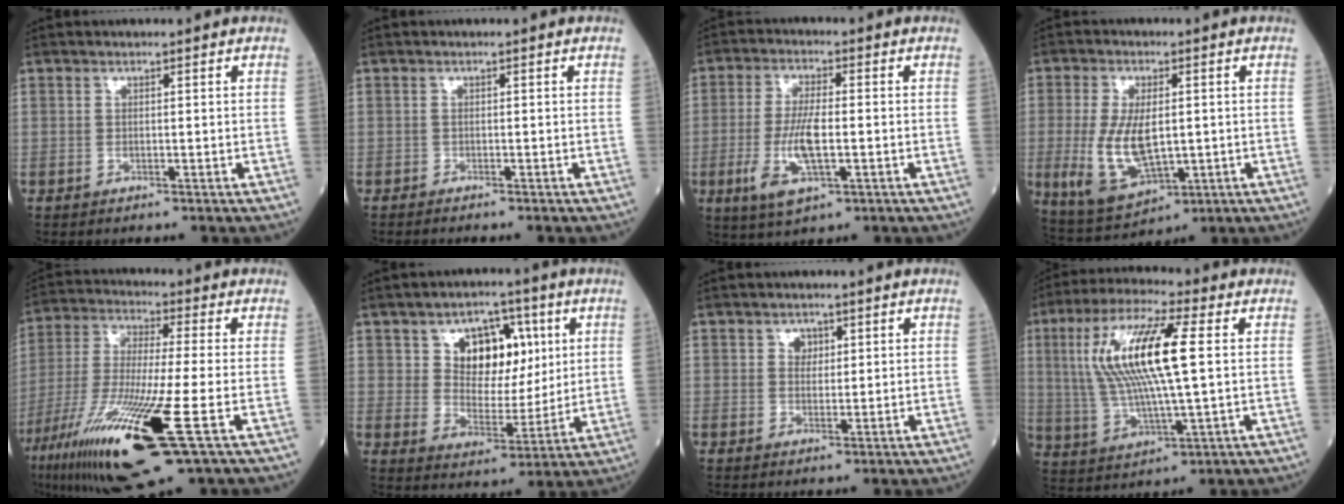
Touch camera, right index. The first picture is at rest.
{"total": 0.6, "force": [-0.6, -0.1, 0.0], "torque": [-0.007, -0.003, -0.014]}
{"total": 8.7, "force": [-2.1, 2.4, 8.1], "torque": [-0.172, -0.007, -0.034]}
{"total": 11.1, "force": [-0.9, 5.0, 9.9], "torque": [-0.207, -0.011, -0.001]}
{"total": 20.6, "force": [-8.4, 1.6, 18.7], "torque": [-0.383, -0.051, -0.153]}
{"total": 10.4, "force": [3.8, 6.6, 7.0], "torque": [-0.103, 0.018, 0.068]}
{"total": 1.9, "force": [0.9, 1.5, 0.7], "torque": [-0.007, 0.000, 0.014]}
{"total": 15.7, "force": [3.0, 2.1, 15.3], "torque": [-0.317, 0.014, 0.053]}